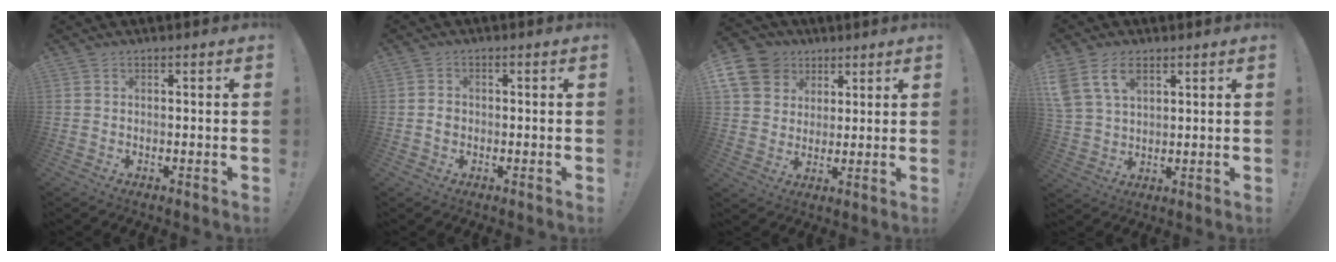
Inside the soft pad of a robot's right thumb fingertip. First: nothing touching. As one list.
[{"total": 1.5, "force": [-0.5, 1.2, 0.7], "torque": [-0.010, 0.004, -0.009]}, {"total": 12.9, "force": [5.2, 10.7, 5.0], "torque": [-0.077, -0.028, 0.105]}, {"total": 9.8, "force": [4.8, 6.2, 5.8], "torque": [-0.114, -0.012, 0.094]}]